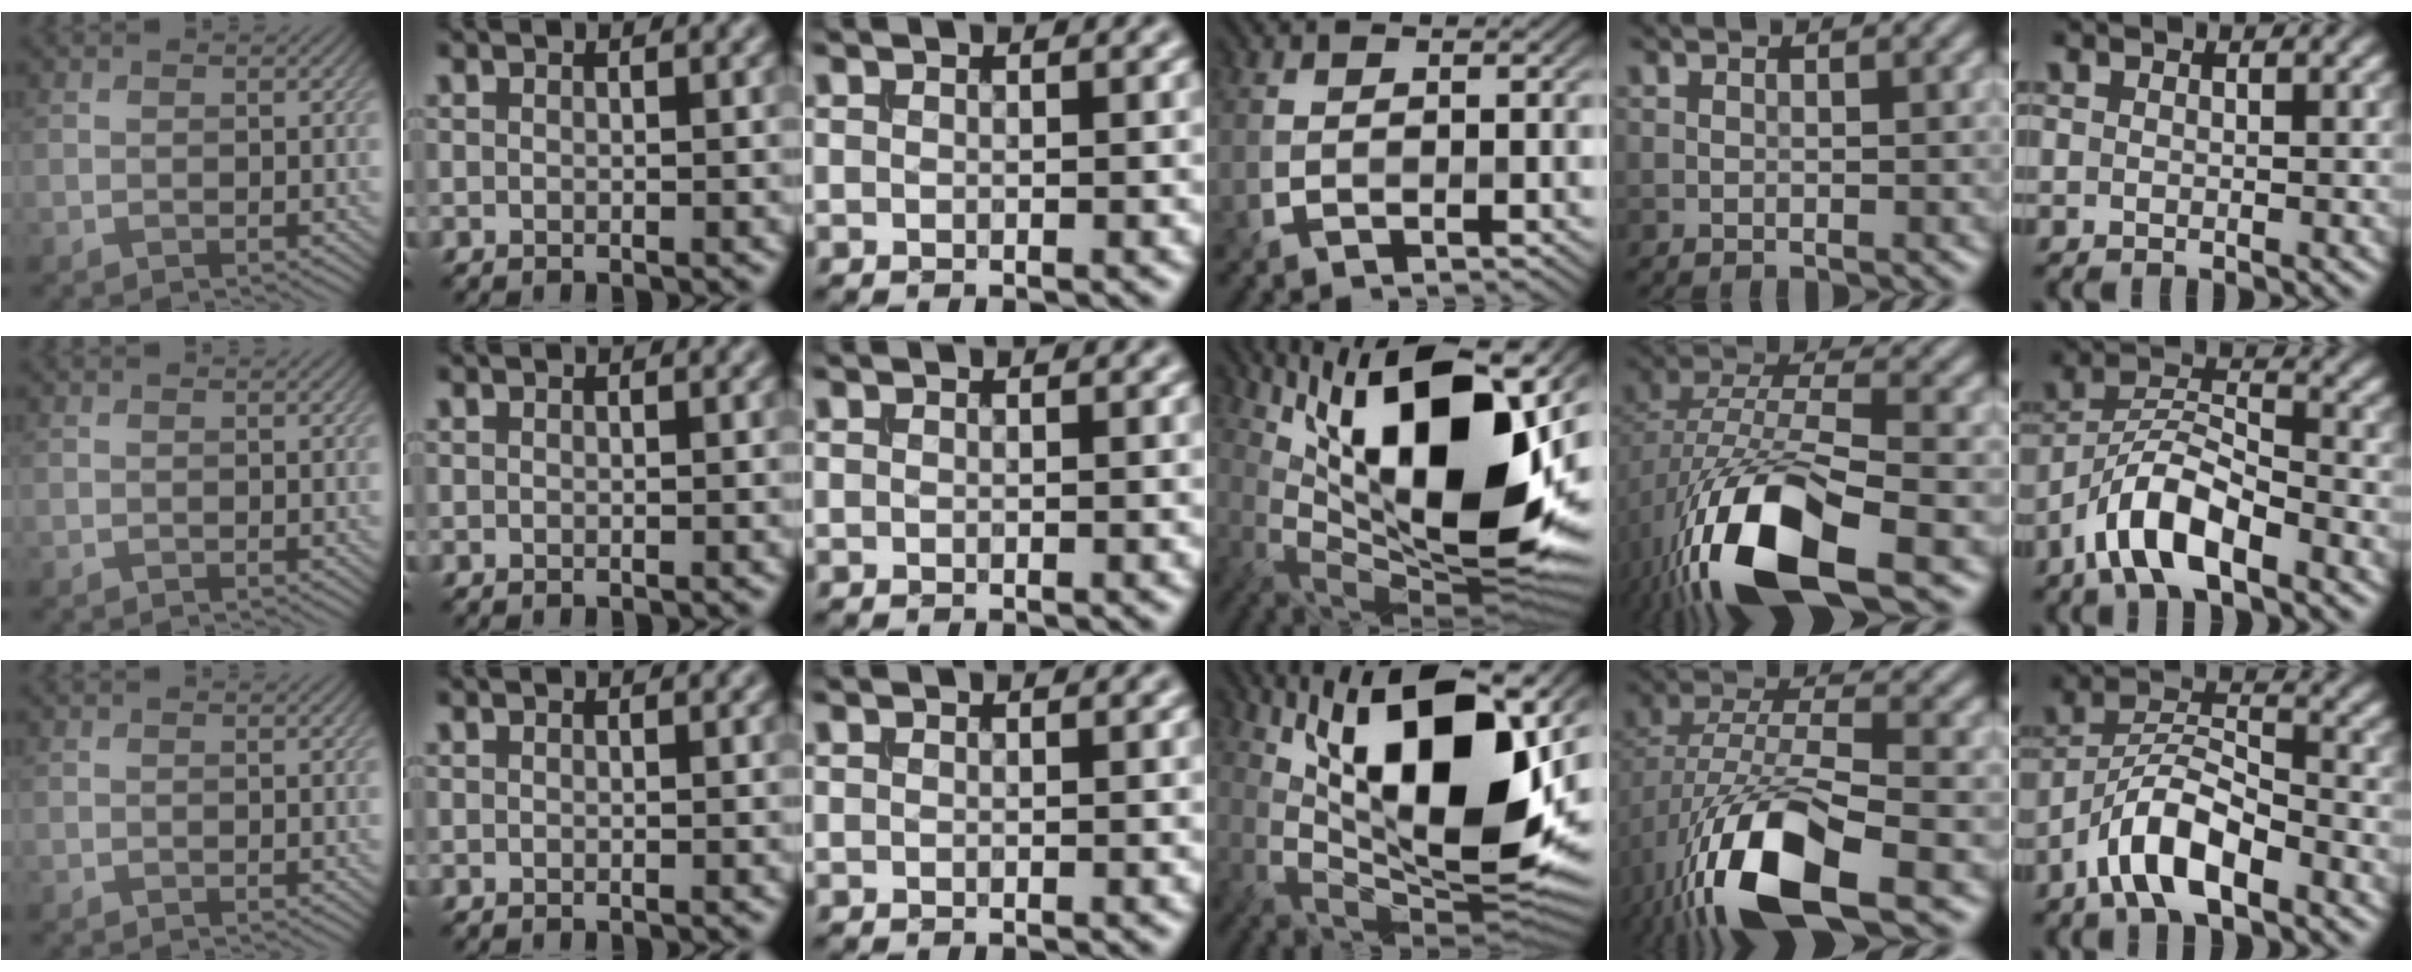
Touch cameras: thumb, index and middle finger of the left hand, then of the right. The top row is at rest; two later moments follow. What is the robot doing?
{"motion": "insert", "object": "bucket"}